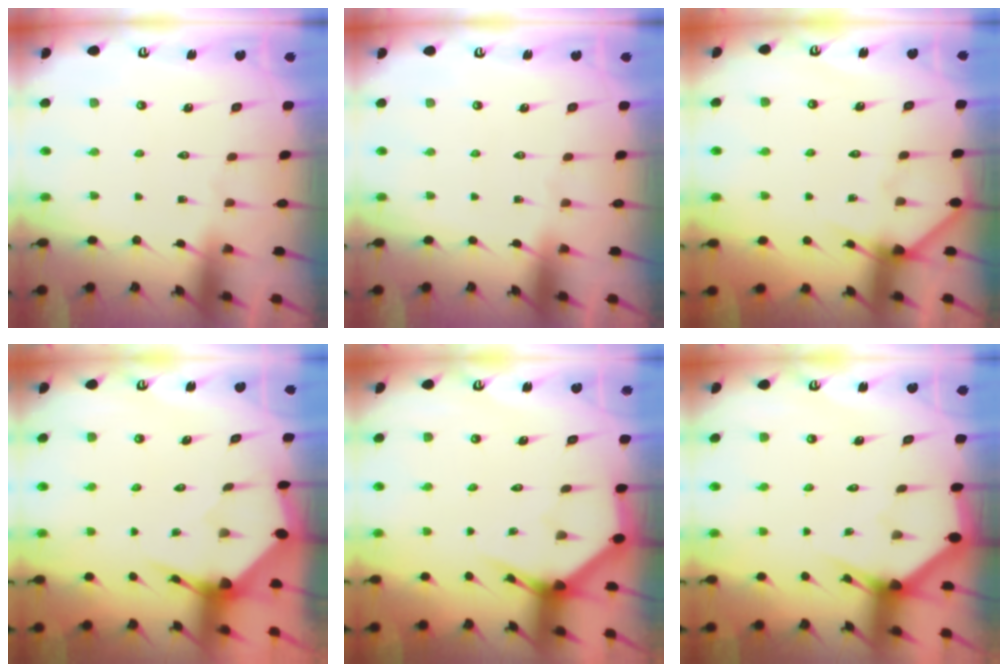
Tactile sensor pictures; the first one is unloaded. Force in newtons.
{"total": 0.0}
{"total": 4.8, "press": 4.8, "slide": 0.3}
{"total": 3.6, "press": 3.5, "slide": 0.4}
{"total": 3.9, "press": 3.9, "slide": 0.2}
{"total": 2.9, "press": 2.9, "slide": 0.1}